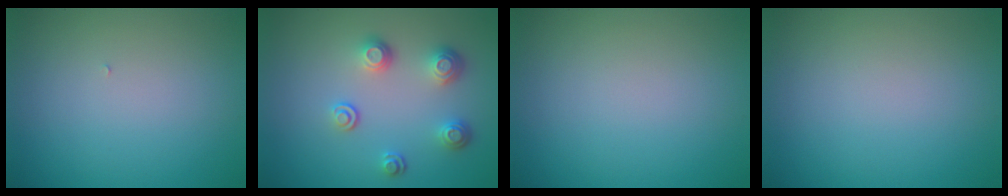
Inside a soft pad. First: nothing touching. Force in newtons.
{"total": 3.3, "press": 2.6, "slide": 2.0}
{"total": 0.0}
{"total": 0.0}